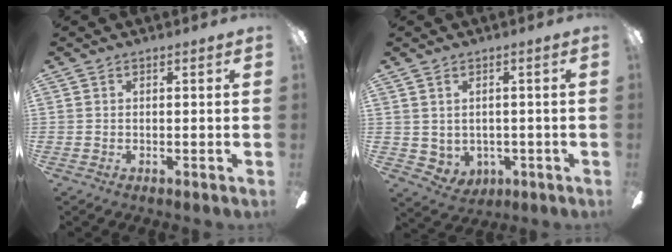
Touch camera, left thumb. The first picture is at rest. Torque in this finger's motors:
{"motor_torque": [-0.16, 0.36, -0.13, -0.02, 0.02]}